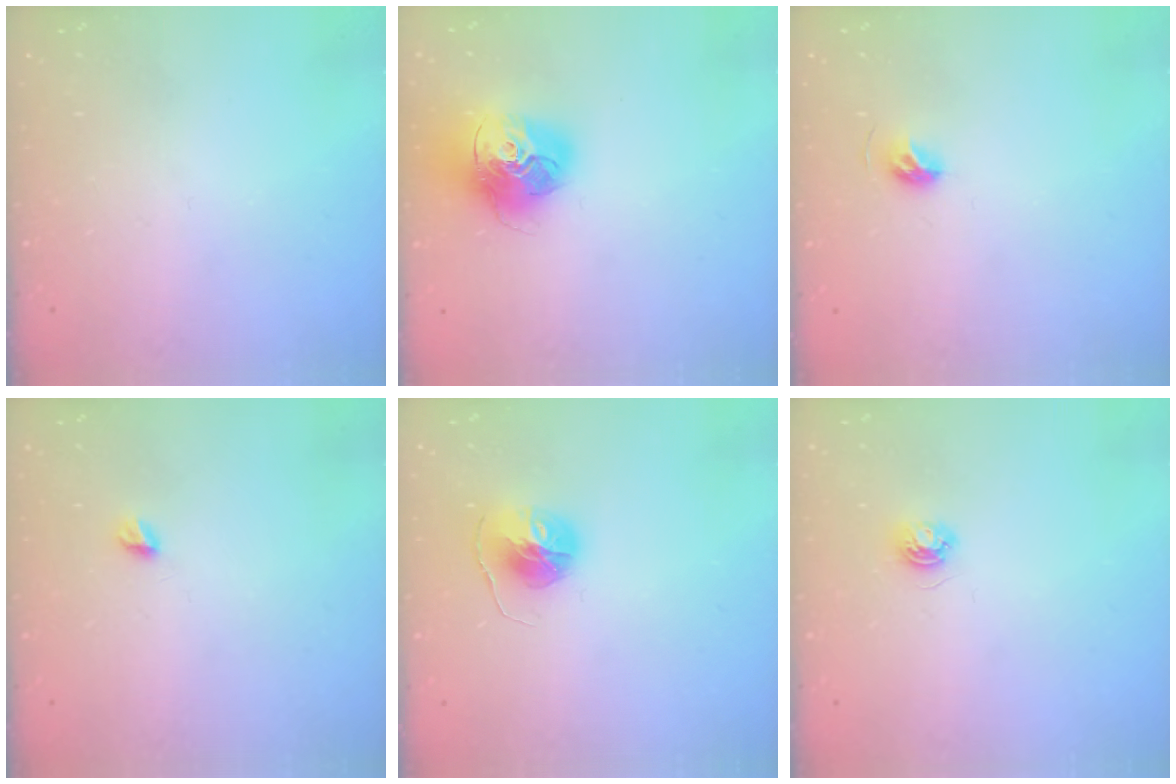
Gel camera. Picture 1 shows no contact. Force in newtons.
{"total": 16.1, "press": 16.0, "slide": 1.6}
{"total": 5.4, "press": 5.2, "slide": 1.2}
{"total": 4.3, "press": 4.2, "slide": 0.5}
{"total": 7.7, "press": 7.6, "slide": 0.6}
{"total": 3.7, "press": 3.7, "slide": 0.5}